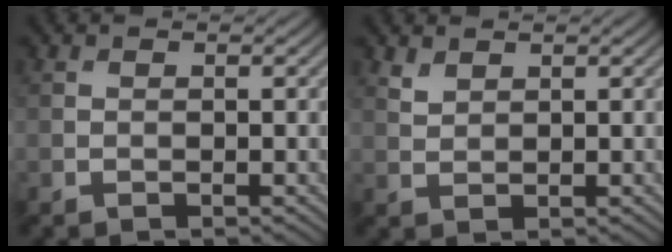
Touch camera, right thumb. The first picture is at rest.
{"total": 1.6, "force": [1.4, 0.7, 0.6], "torque": [-0.020, -0.001, 0.034]}